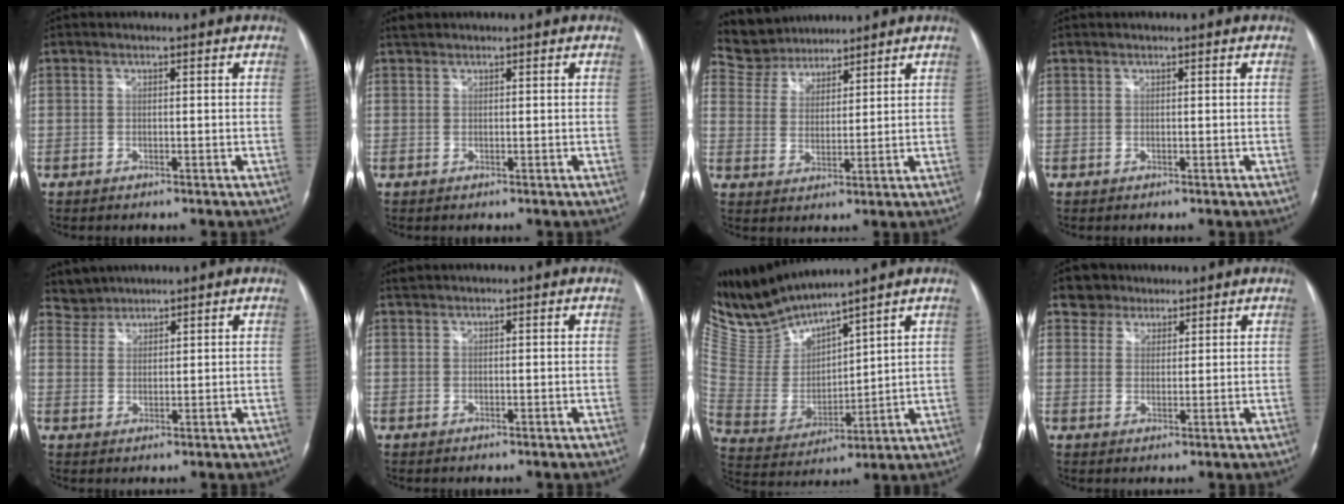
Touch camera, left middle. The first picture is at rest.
{"total": 0.8, "force": [0.8, 0.2, 0.0], "torque": [-0.010, 0.010, 0.018]}
{"total": 7.6, "force": [7.1, 2.7, 0.2], "torque": [-0.017, 0.018, 0.141]}
{"total": 0.0}
{"total": 3.2, "force": [3.0, 0.9, -0.9], "torque": [0.015, 0.009, 0.061]}
{"total": 0.5, "force": [0.5, 0.0, 0.0], "torque": [-0.008, 0.009, 0.014]}
{"total": 9.4, "force": [9.3, -0.3, 1.0], "torque": [-0.055, -0.007, 0.213]}
{"total": 3.9, "force": [2.8, 2.7, -0.2], "torque": [0.006, 0.010, 0.041]}